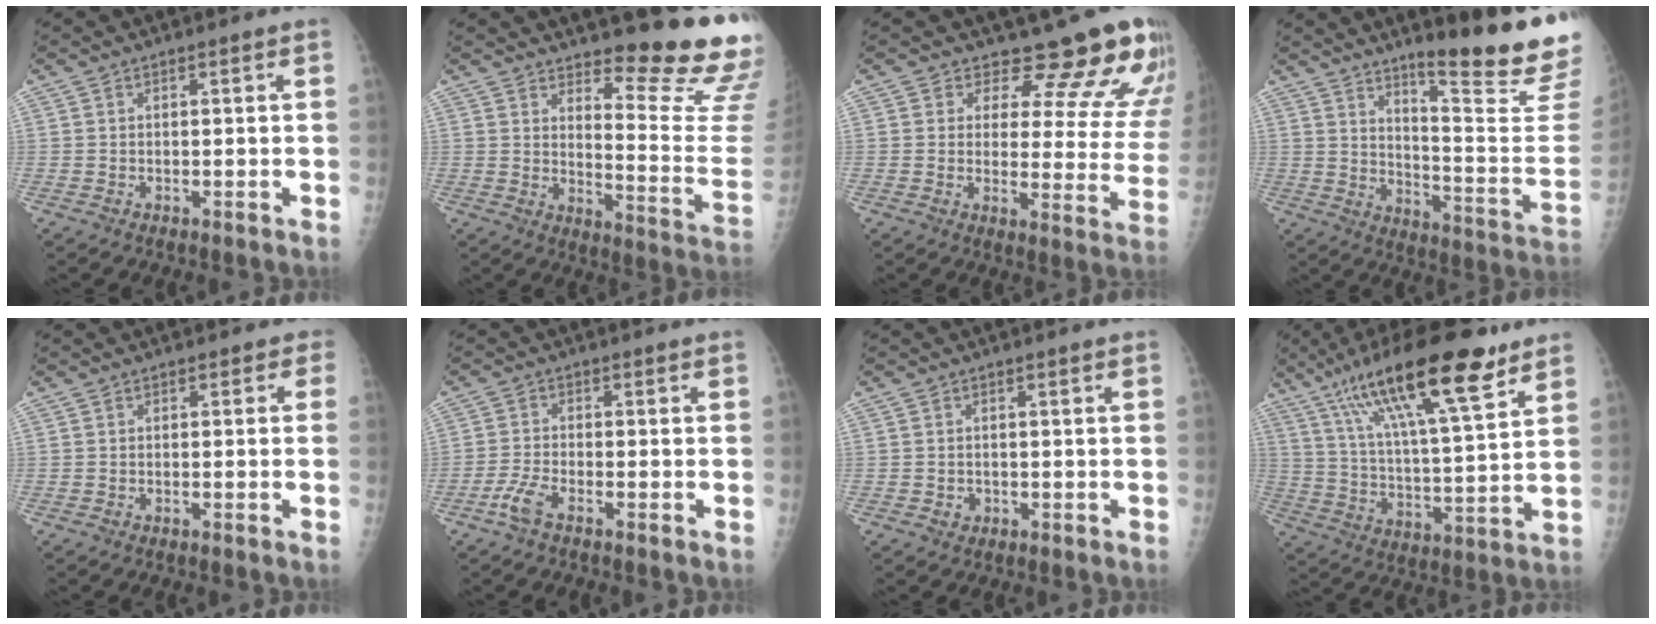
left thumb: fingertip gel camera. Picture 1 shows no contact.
{"total": 17.7, "force": [14.8, 2.9, 9.3], "torque": [-0.087, -0.164, 0.187]}
{"total": 15.1, "force": [13.7, 5.0, 4.0], "torque": [0.001, -0.122, 0.142]}
{"total": 22.1, "force": [16.6, 1.7, 14.6], "torque": [-0.178, -0.141, 0.233]}
{"total": 1.2, "force": [-0.1, 1.0, 0.6], "torque": [0.013, 0.006, -0.013]}
{"total": 3.6, "force": [-2.4, 1.0, 2.5], "torque": [-0.063, 0.007, -0.054]}
{"total": 1.4, "force": [-0.4, 1.3, 0.3], "torque": [0.000, 0.004, -0.002]}
{"total": 22.5, "force": [13.6, 5.2, 17.2], "torque": [-0.285, -0.031, 0.234]}